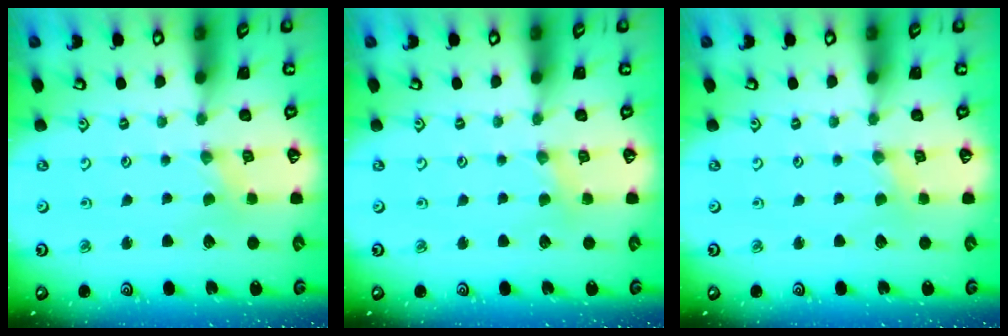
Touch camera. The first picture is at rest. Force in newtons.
{"total": 2.5, "press": 2.5, "slide": 0.3}
{"total": 0.7, "press": 0.7, "slide": 0.2}